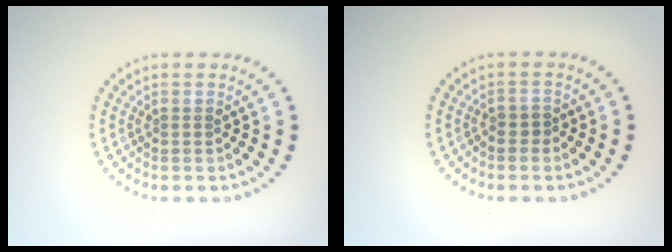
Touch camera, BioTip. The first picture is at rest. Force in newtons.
{"total": 0.9, "press": 0.7, "slide": 0.6}